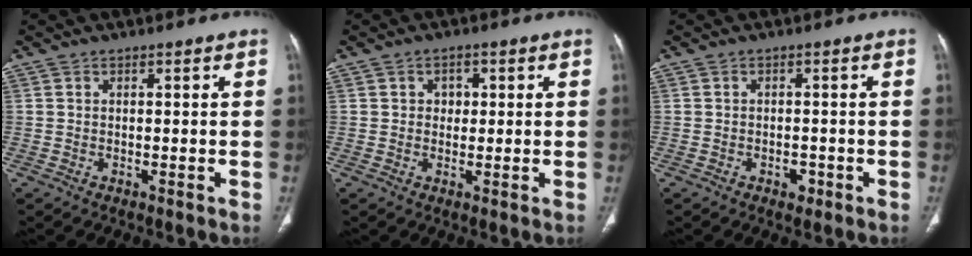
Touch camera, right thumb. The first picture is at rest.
{"total": 2.6, "force": [0.6, 2.1, 1.4], "torque": [-0.006, 0.002, 0.007]}
{"total": 2.0, "force": [-1.0, 1.3, 1.1], "torque": [-0.009, 0.004, -0.011]}